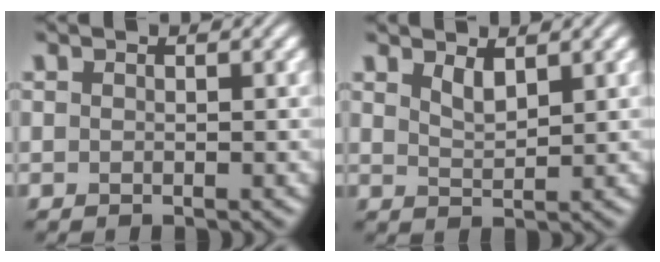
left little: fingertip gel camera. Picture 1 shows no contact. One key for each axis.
{"total": 1.8, "fx": 1.3, "fy": 0.5, "fz": 1.1, "tx": -0.024, "ty": -0.005, "tz": 0.028}